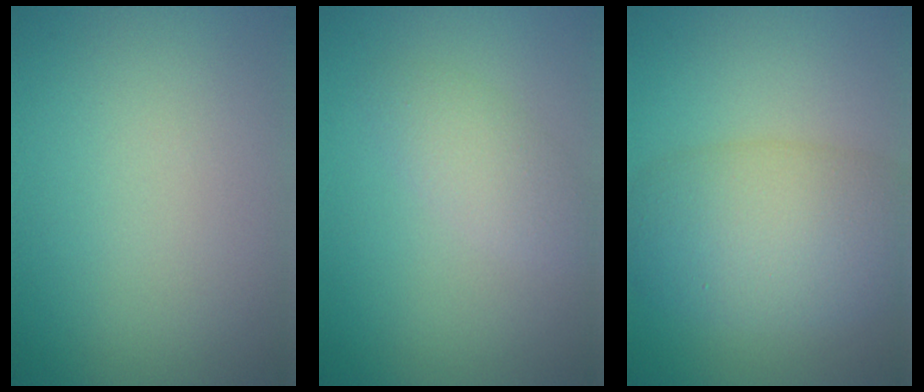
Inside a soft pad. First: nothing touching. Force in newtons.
{"total": 2.4, "press": 2.4, "slide": 0.0}
{"total": 7.3, "press": 7.3, "slide": 0.3}